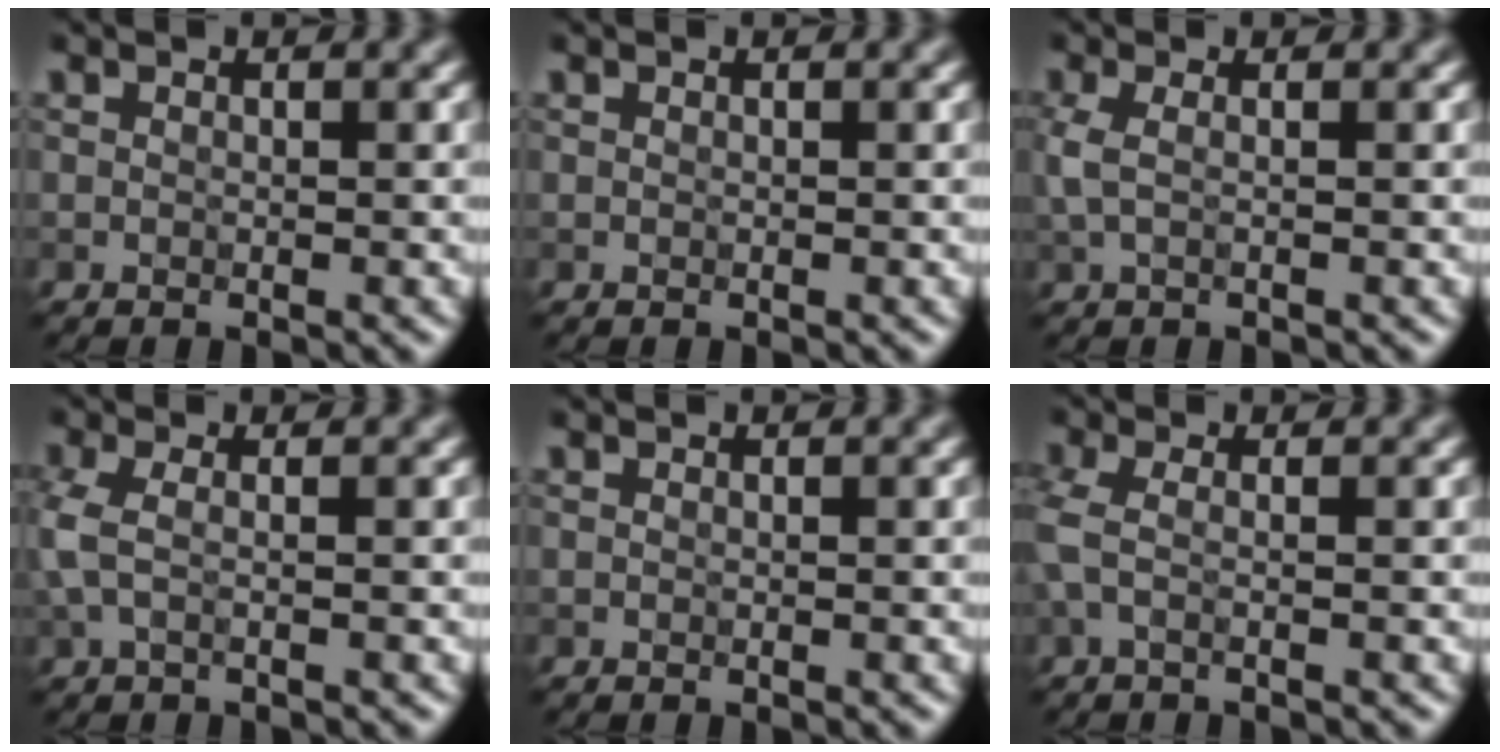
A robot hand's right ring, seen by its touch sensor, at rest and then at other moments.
{"total": 0.0}
{"total": 1.8, "force": [0.3, 0.6, 1.6], "torque": [-0.042, 0.005, 0.002]}
{"total": 2.4, "force": [0.1, 0.9, 2.3], "torque": [-0.066, 0.003, -0.007]}
{"total": 0.0}
{"total": 2.0, "force": [-0.1, 0.7, 1.9], "torque": [-0.054, -0.004, -0.013]}